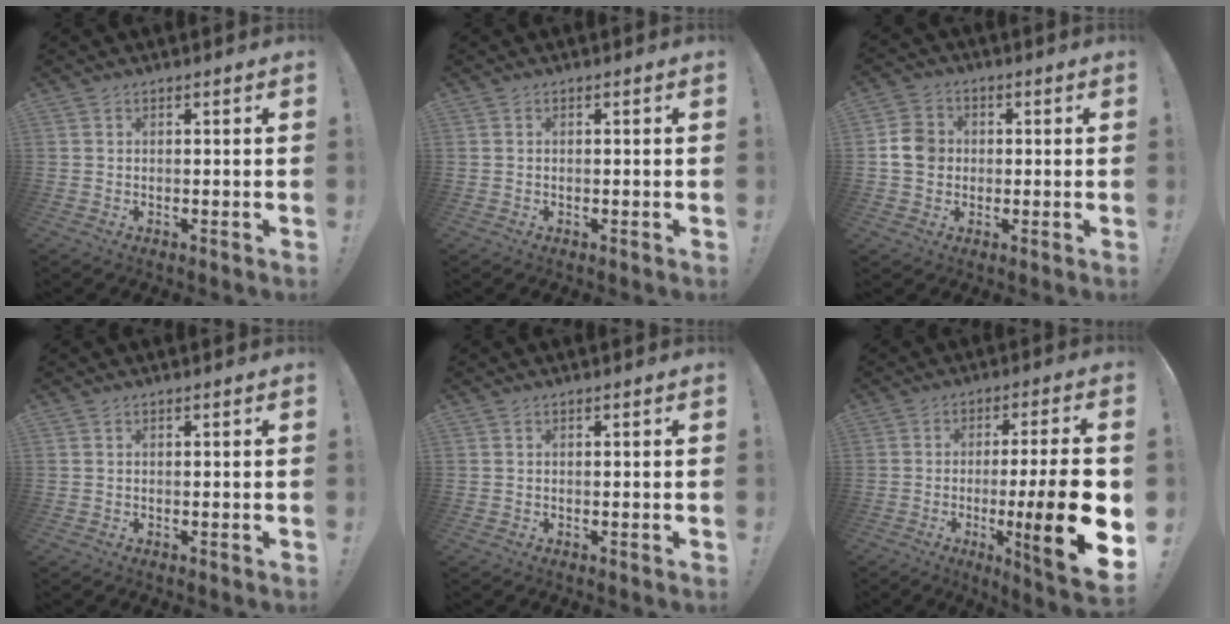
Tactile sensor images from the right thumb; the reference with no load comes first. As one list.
[{"total": 0.0}, {"total": 7.9, "force": [0.3, 7.1, 3.5], "torque": [-0.055, 0.012, 0.011]}, {"total": 0.0}, {"total": 0.0}, {"total": 20.0, "force": [-4.0, 2.3, 19.5], "torque": [-0.298, -0.002, -0.055]}]